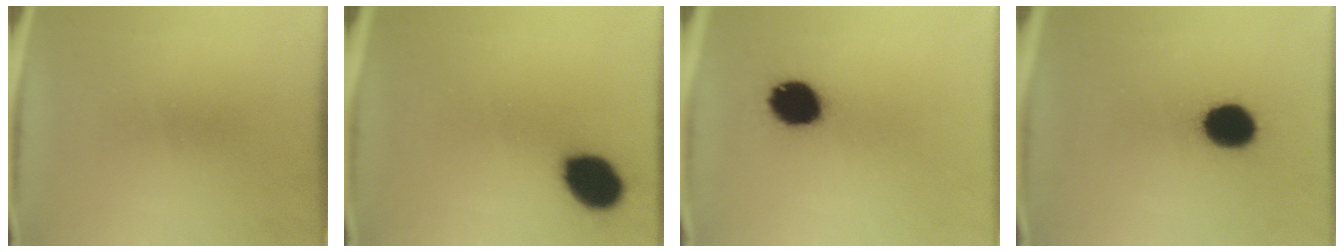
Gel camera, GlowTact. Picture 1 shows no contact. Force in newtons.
{"total": 11.2}
{"total": 12.1}
{"total": 12.4}